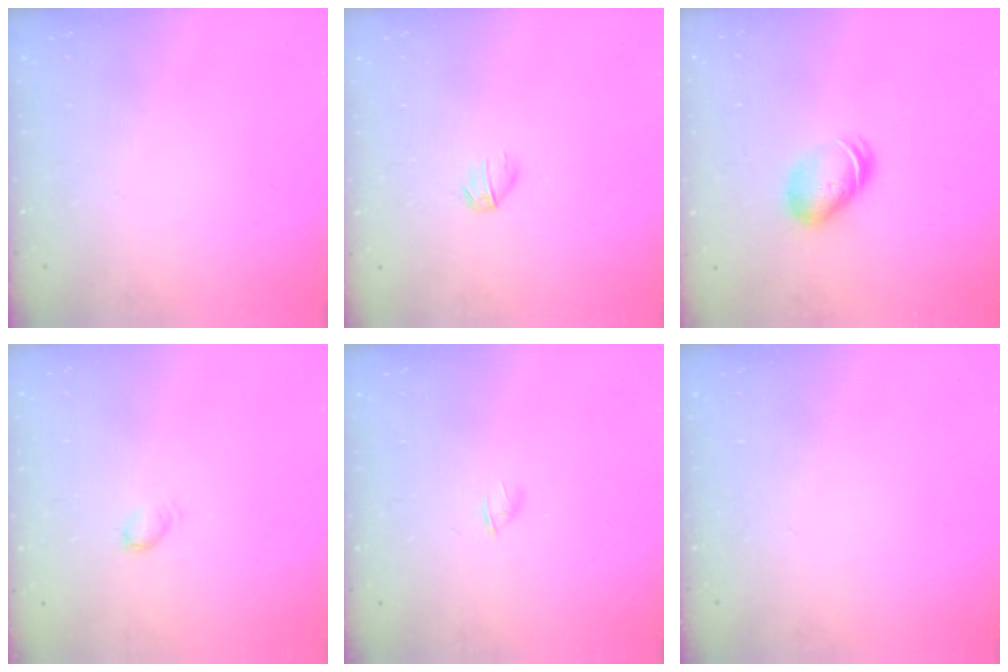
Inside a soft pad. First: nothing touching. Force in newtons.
{"total": 4.2, "press": 4.0, "slide": 1.2}
{"total": 7.8, "press": 7.8, "slide": 0.5}
{"total": 3.1, "press": 3.1, "slide": 0.4}
{"total": 2.4, "press": 2.3, "slide": 0.7}
{"total": 0.0}